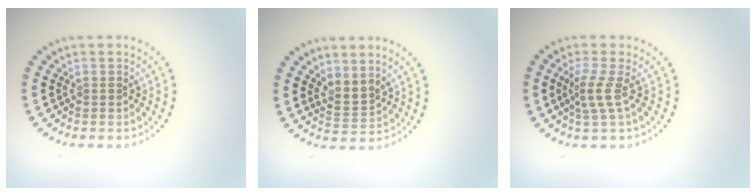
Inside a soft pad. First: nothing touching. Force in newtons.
{"total": 2.1, "press": 1.6, "slide": 1.4}
{"total": 2.2, "press": 1.4, "slide": 1.7}